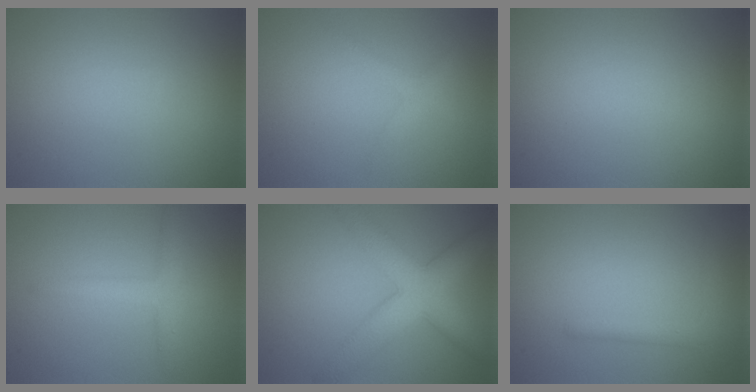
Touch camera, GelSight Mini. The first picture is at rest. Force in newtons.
{"total": 1.3, "press": 1.3, "slide": 0.2}
{"total": 0.0}
{"total": 2.4, "press": 2.4, "slide": 0.1}
{"total": 6.3, "press": 6.3, "slide": 0.3}
{"total": 1.4, "press": 1.4, "slide": 0.1}